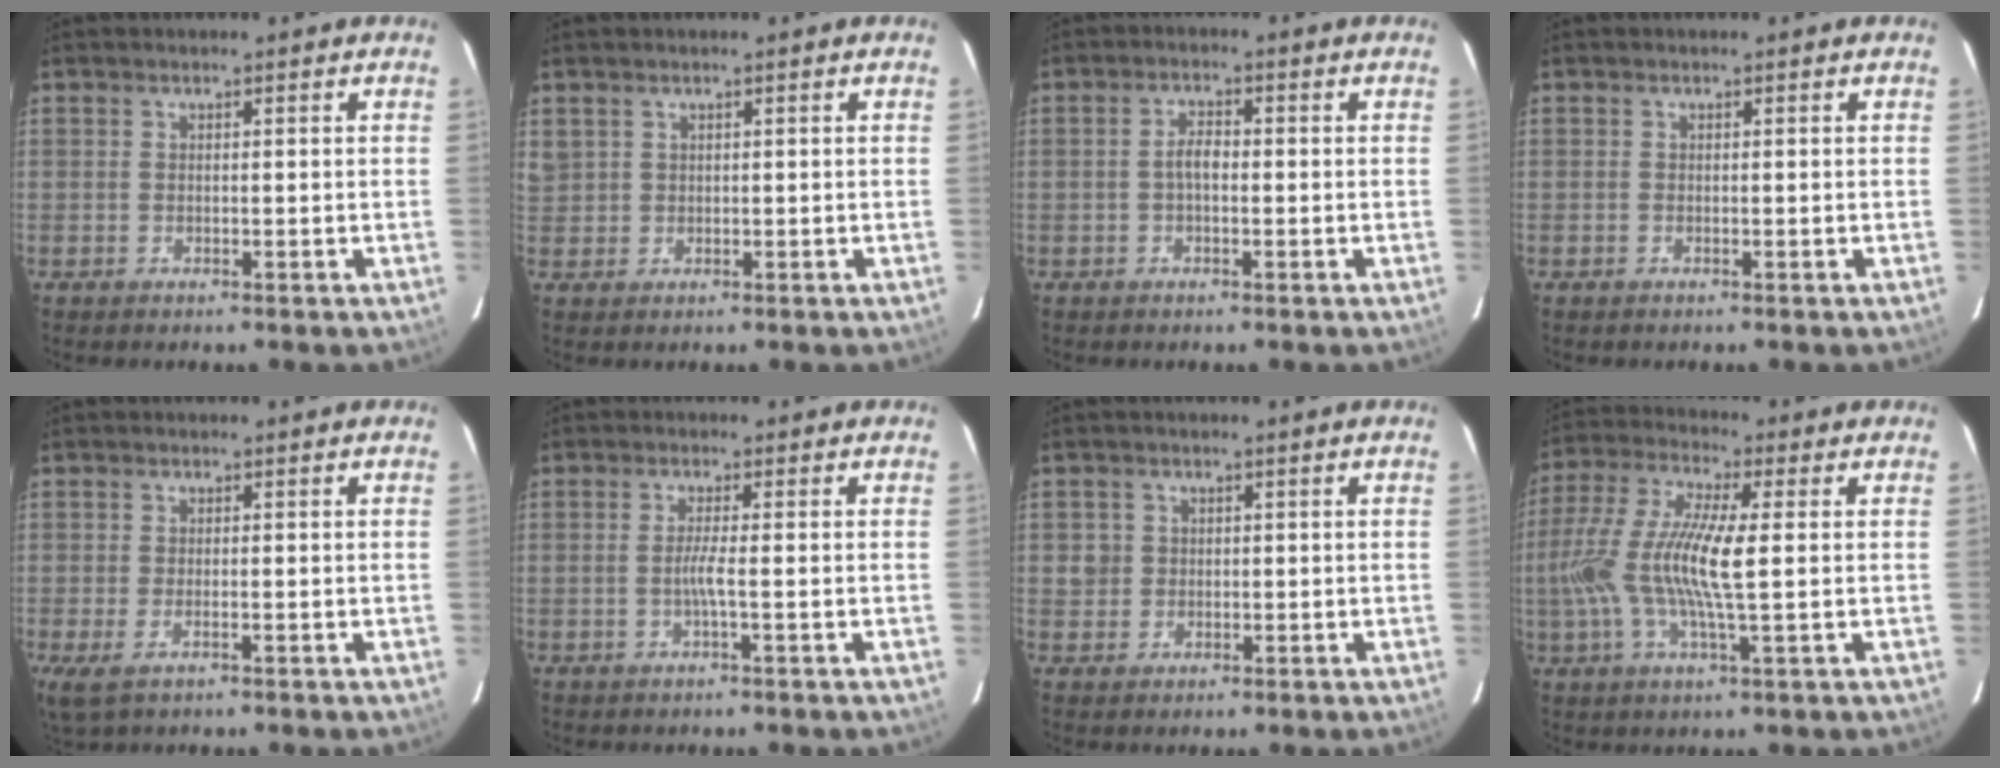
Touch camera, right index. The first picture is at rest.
{"total": 2.7, "force": [1.2, 2.4, 0.3], "torque": [0.003, 0.005, 0.028]}
{"total": 2.6, "force": [-0.5, 1.4, 2.2], "torque": [-0.043, 0.005, -0.007]}
{"total": 0.0}
{"total": 4.6, "force": [-2.3, 1.9, 3.5], "torque": [-0.073, -0.018, -0.035]}
{"total": 2.2, "force": [-0.7, -0.5, 2.1], "torque": [-0.038, -0.006, -0.015]}
{"total": 2.7, "force": [0.1, 2.7, 0.2], "torque": [0.002, 0.004, 0.001]}
{"total": 14.7, "force": [-0.4, 2.6, 14.5], "torque": [-0.280, 0.001, -0.015]}